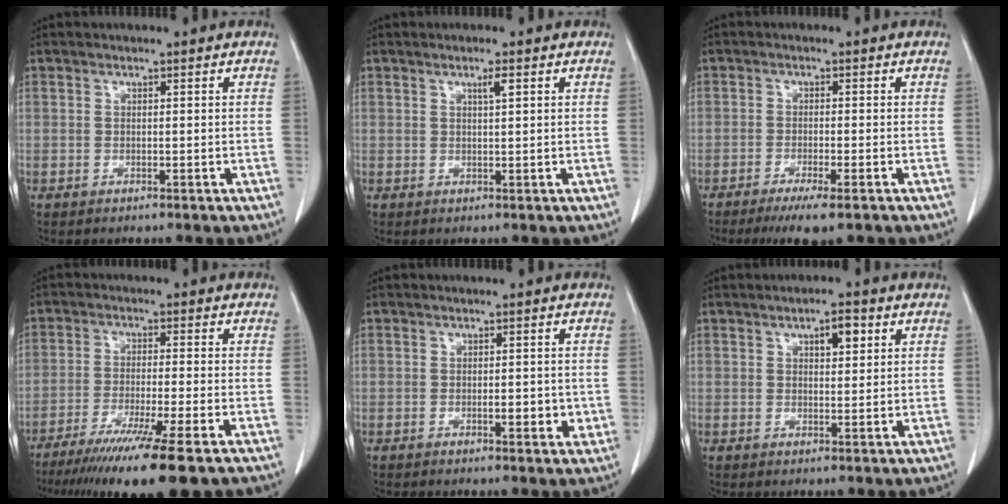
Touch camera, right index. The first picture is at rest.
{"total": 1.6, "force": [0.8, -0.1, 1.4], "torque": [-0.025, -0.002, 0.013]}
{"total": 5.4, "force": [-3.7, 0.1, 3.9], "torque": [-0.062, -0.014, -0.058]}
{"total": 13.8, "force": [-9.7, -0.7, 9.8], "torque": [-0.156, -0.045, -0.155]}
{"total": 4.7, "force": [-1.0, 1.4, 4.3], "torque": [-0.061, -0.003, -0.010]}
{"total": 3.6, "force": [1.6, 1.2, 3.0], "torque": [-0.046, 0.003, 0.024]}